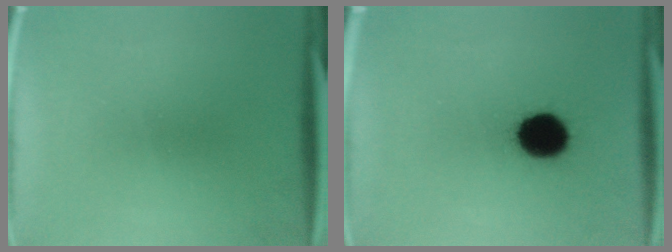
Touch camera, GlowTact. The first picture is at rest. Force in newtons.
{"total": 12.4}